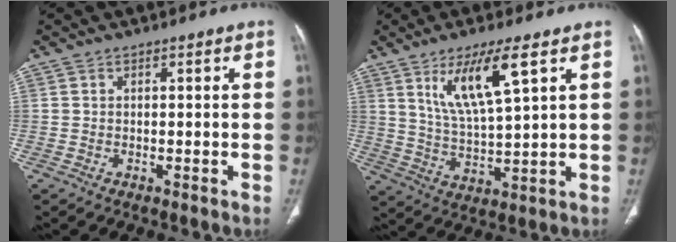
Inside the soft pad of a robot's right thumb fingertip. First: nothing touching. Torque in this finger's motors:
{"motor_torque": [-0.08, 0.25, 1.02, 0.22, 0.20]}